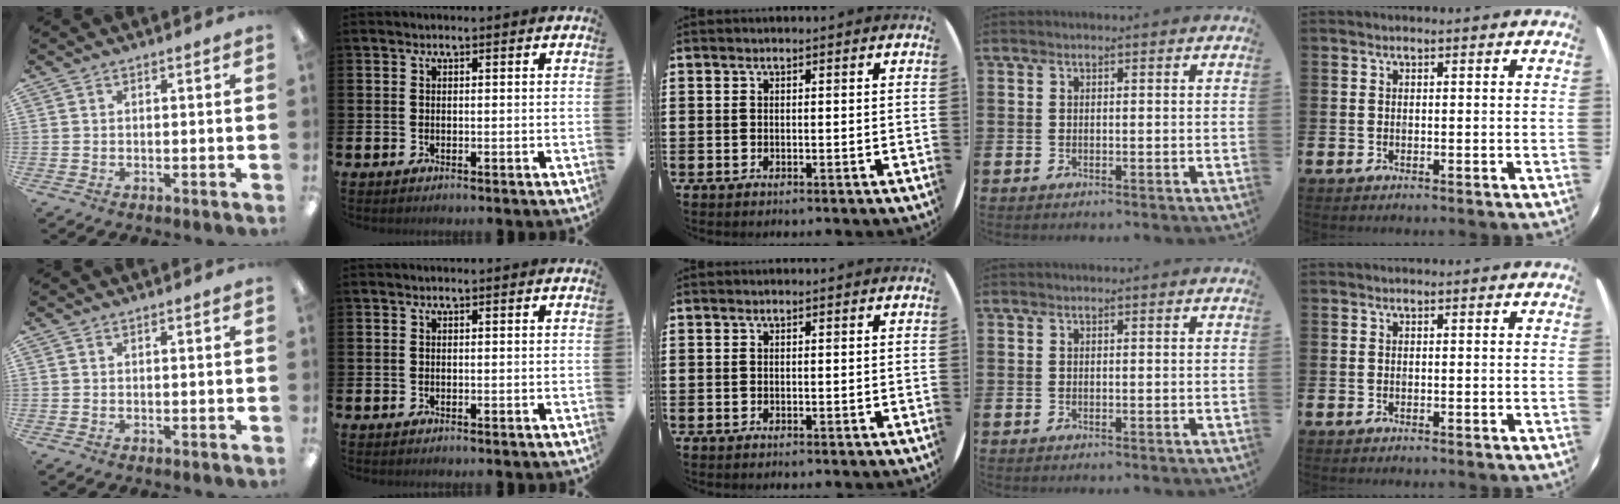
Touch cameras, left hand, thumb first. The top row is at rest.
{}